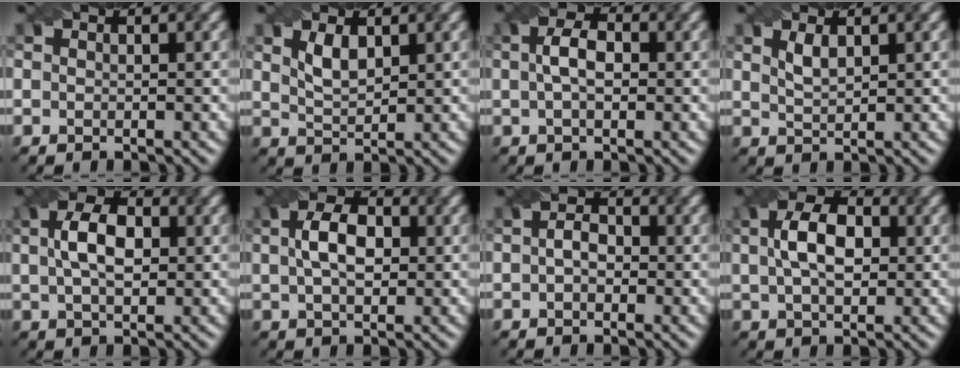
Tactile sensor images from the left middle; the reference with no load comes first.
{"total": 2.2, "force": [1.2, 1.0, 1.6], "torque": [-0.037, -0.002, 0.026]}
{"total": 3.3, "force": [0.3, 1.8, 2.8], "torque": [-0.054, 0.006, -0.001]}
{"total": 1.6, "force": [0.9, 0.5, 1.2], "torque": [-0.025, 0.000, 0.022]}
{"total": 4.9, "force": [0.9, 2.7, 4.0], "torque": [-0.078, 0.007, 0.012]}
{"total": 4.5, "force": [0.7, 2.6, 3.6], "torque": [-0.070, 0.007, 0.007]}
{"total": 2.2, "force": [-0.1, 1.5, 1.7], "torque": [-0.029, 0.006, -0.008]}
{"total": 5.3, "force": [0.9, 3.1, 4.3], "torque": [-0.081, 0.010, 0.010]}